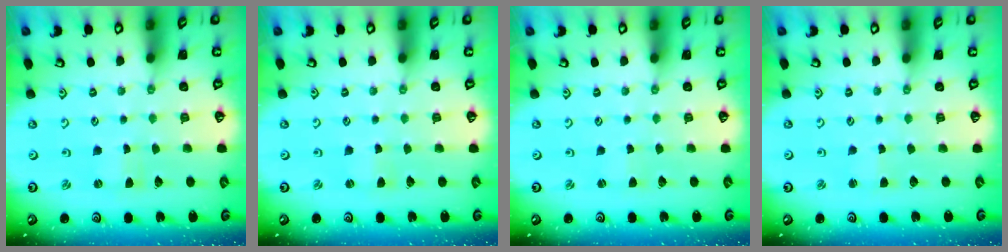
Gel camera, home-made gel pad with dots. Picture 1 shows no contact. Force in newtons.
{"total": 1.3, "press": 1.3, "slide": 0.4}
{"total": 0.0}
{"total": 1.3, "press": 1.2, "slide": 0.3}